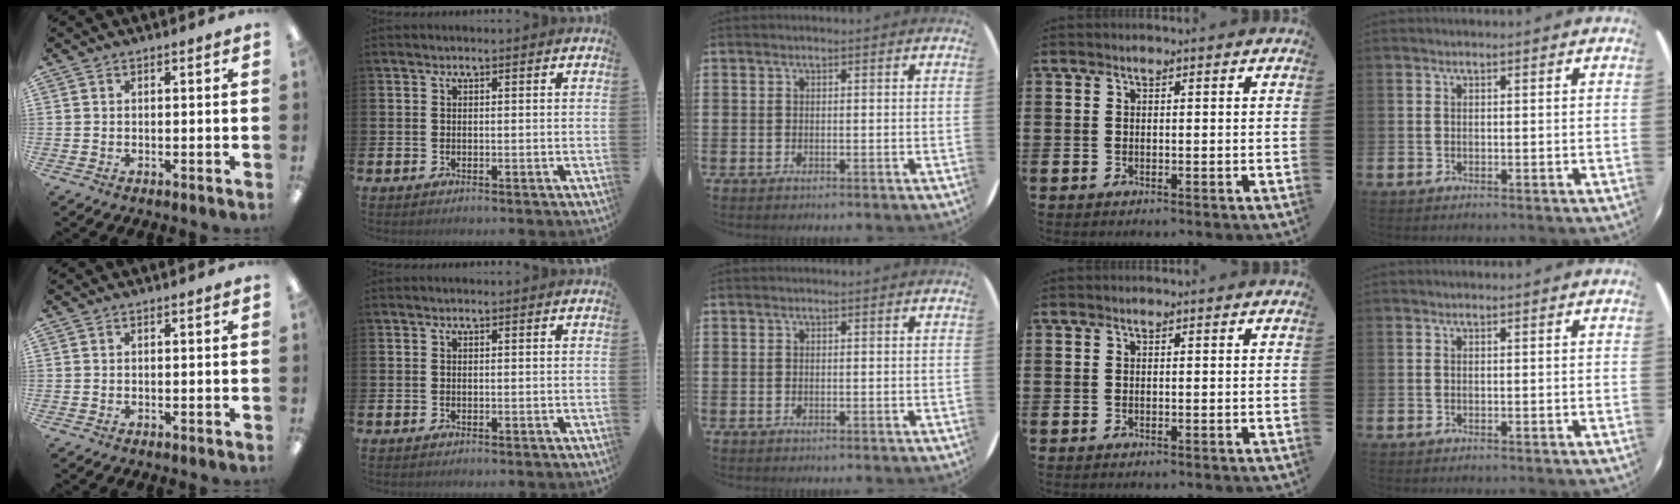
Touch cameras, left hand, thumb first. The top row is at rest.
{}